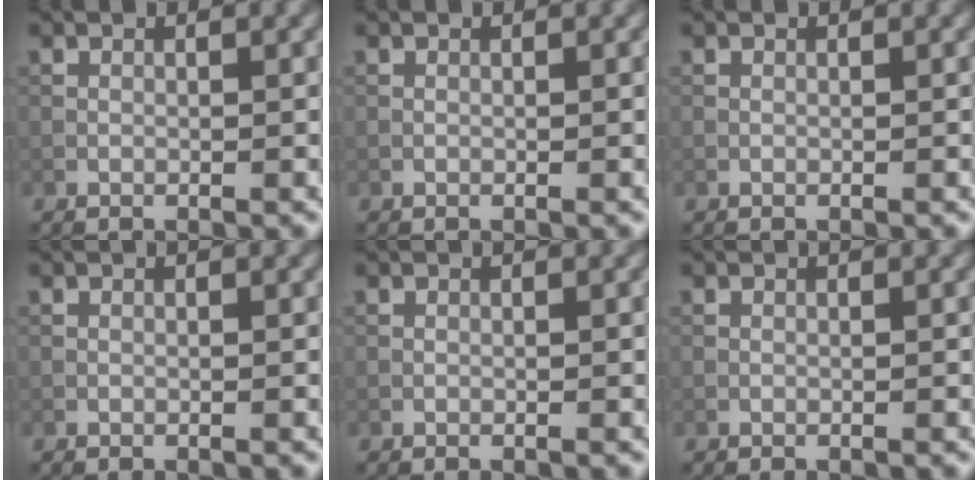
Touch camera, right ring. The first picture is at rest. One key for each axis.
{"total": 0.0}
{"total": 0.0}
{"total": 0.0}
{"total": 0.0}
{"total": 0.0}